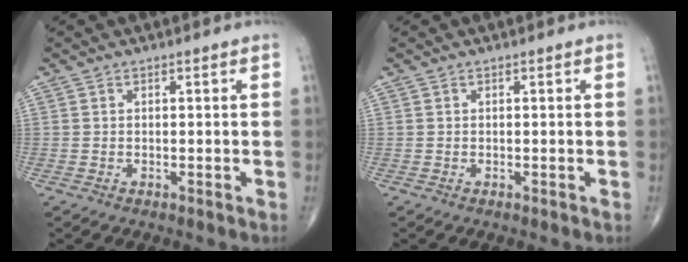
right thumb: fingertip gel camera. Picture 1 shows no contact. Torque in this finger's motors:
{"motor_torque": [0.09, 0.09, 0.11, 0.12, 0.02]}